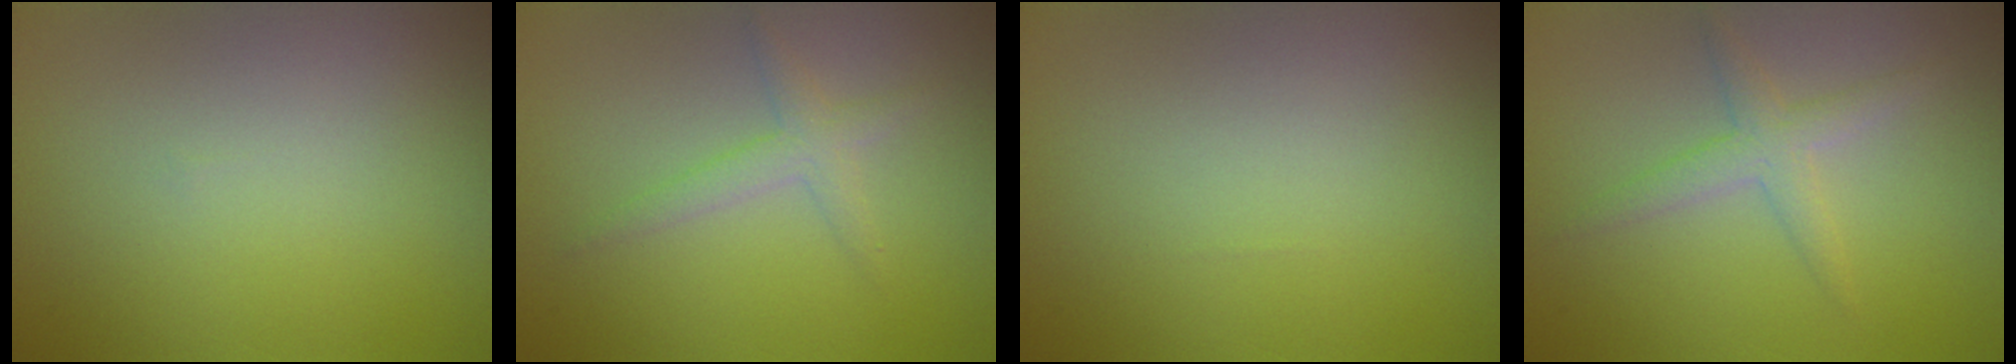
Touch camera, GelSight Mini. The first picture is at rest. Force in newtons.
{"total": 1.8, "press": 1.8, "slide": 0.0}
{"total": 0.0}
{"total": 2.2, "press": 2.2, "slide": 0.0}